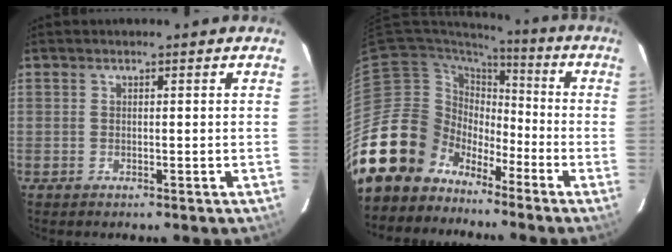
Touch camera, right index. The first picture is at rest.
{"total": 14.9, "force": [-10.0, 10.8, 2.2], "torque": [-0.067, 0.032, -0.178]}